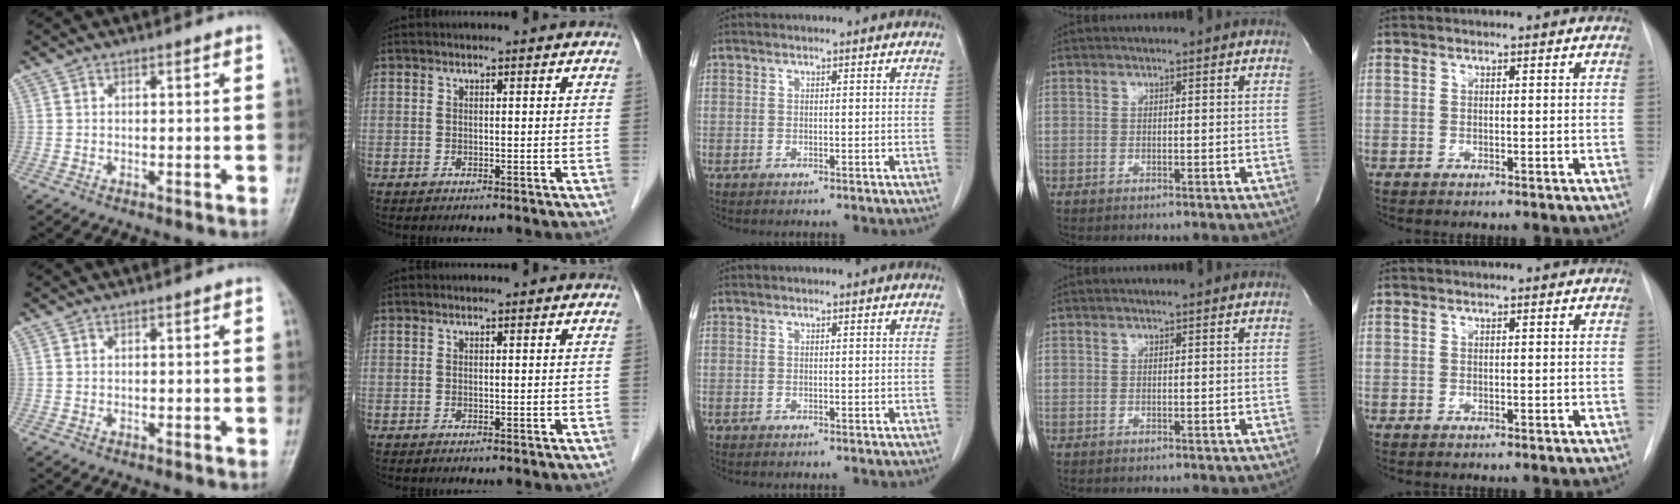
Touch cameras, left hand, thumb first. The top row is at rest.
{}